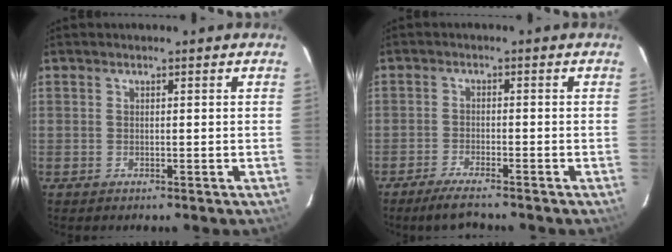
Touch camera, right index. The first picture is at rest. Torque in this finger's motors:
{"motor_torque": [0.25, -0.13, 0.12, 0.01]}